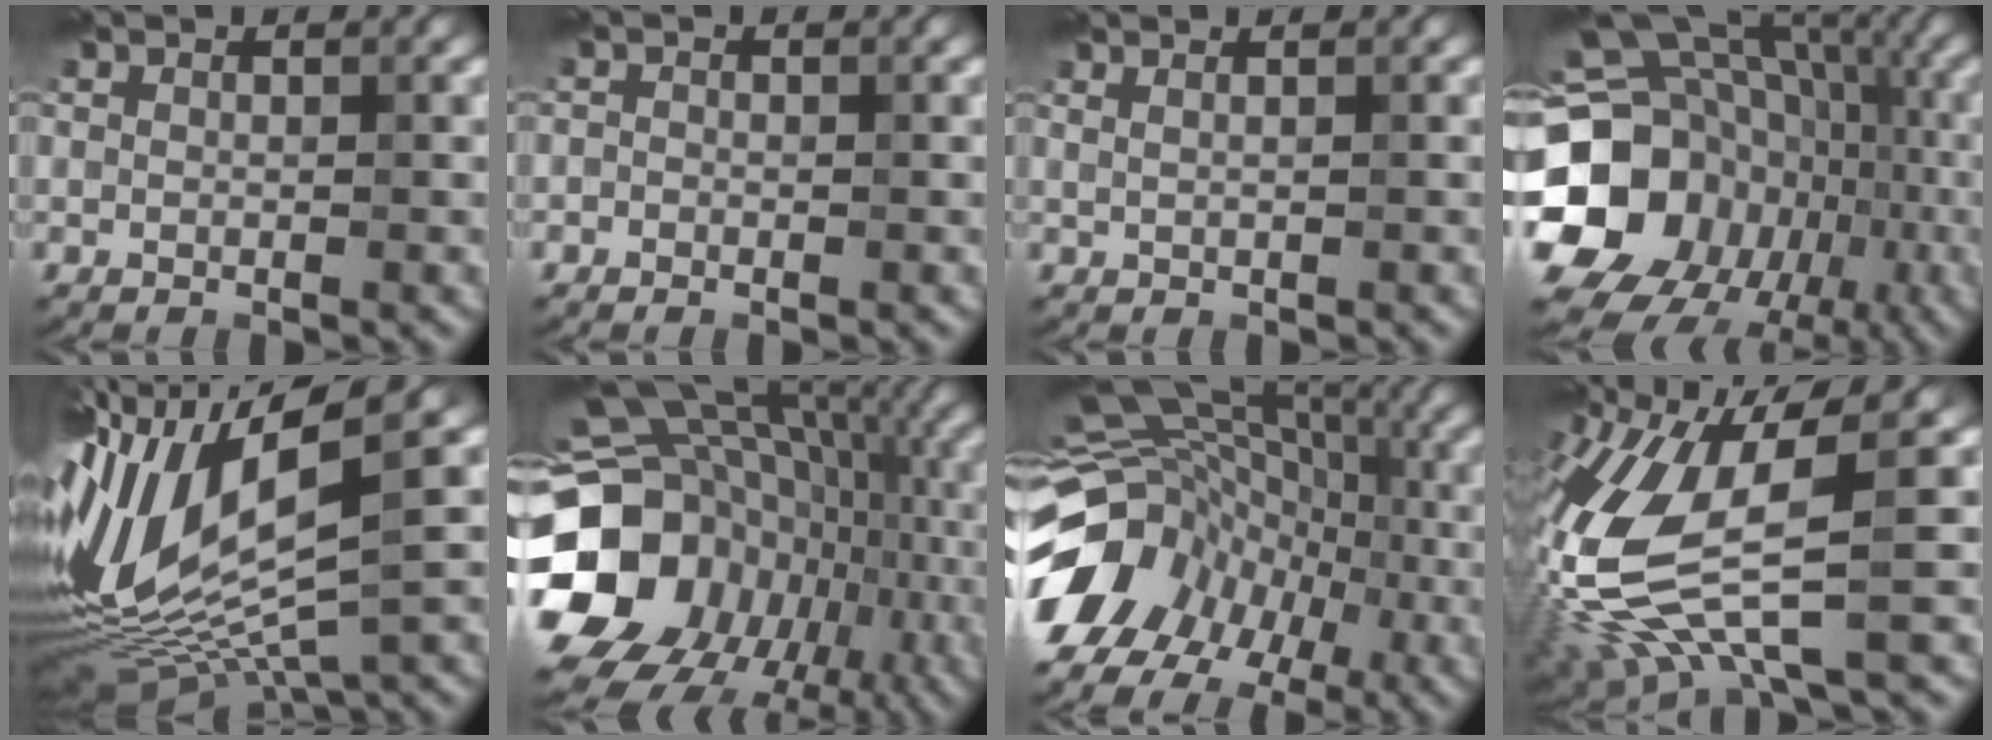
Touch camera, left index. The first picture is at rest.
{"total": 0.7, "force": [-0.6, 0.3, 0.0], "torque": [0.007, 0.000, -0.019]}
{"total": 1.1, "force": [0.9, 0.3, 0.7], "torque": [-0.008, 0.003, 0.007]}
{"total": 21.7, "force": [-4.2, 18.8, 10.1], "torque": [-0.181, -0.002, -0.102]}
{"total": 13.3, "force": [0.5, 4.1, 12.7], "torque": [-0.285, -0.001, 0.031]}
{"total": 19.0, "force": [-3.9, 15.8, 9.7], "torque": [-0.192, 0.003, -0.069]}
{"total": 14.7, "force": [-5.0, 12.0, 6.8], "torque": [-0.139, 0.003, -0.098]}
{"total": 11.0, "force": [-1.7, 3.6, 10.3], "torque": [-0.235, -0.020, -0.036]}